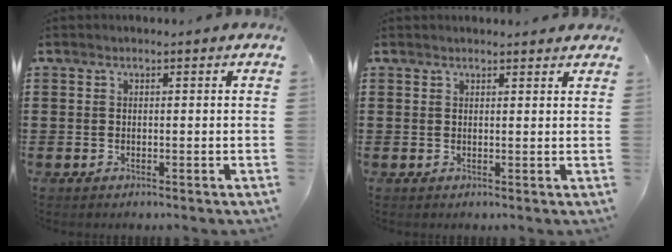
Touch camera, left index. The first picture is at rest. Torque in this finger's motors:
{"motor_torque": [1.08, 1.06, 0.29, 0.06]}